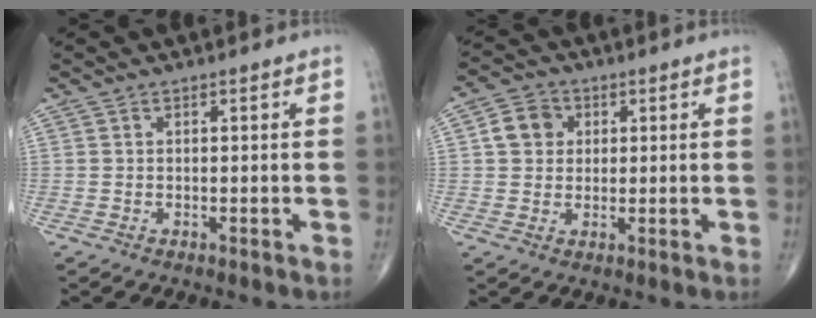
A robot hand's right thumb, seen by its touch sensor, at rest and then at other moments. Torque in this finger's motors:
{"motor_torque": [-0.23, 0.26, 0.13, -0.04, 0.01]}